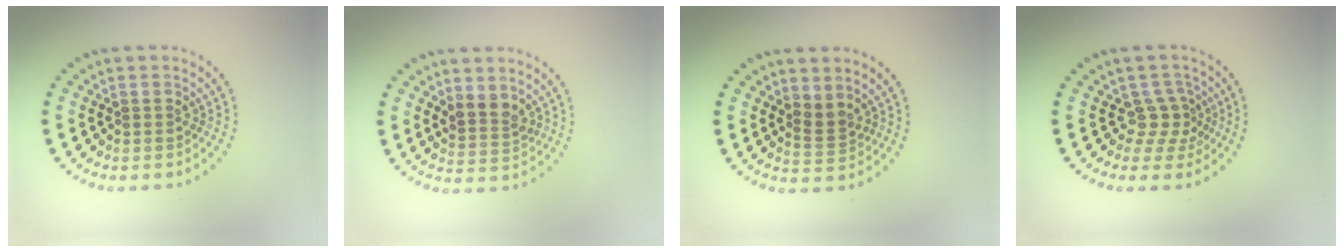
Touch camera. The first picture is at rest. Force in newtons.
{"total": 2.2, "press": 1.9, "slide": 1.2}
{"total": 1.9, "press": 1.3, "slide": 1.3}
{"total": 2.2, "press": 1.5, "slide": 1.7}